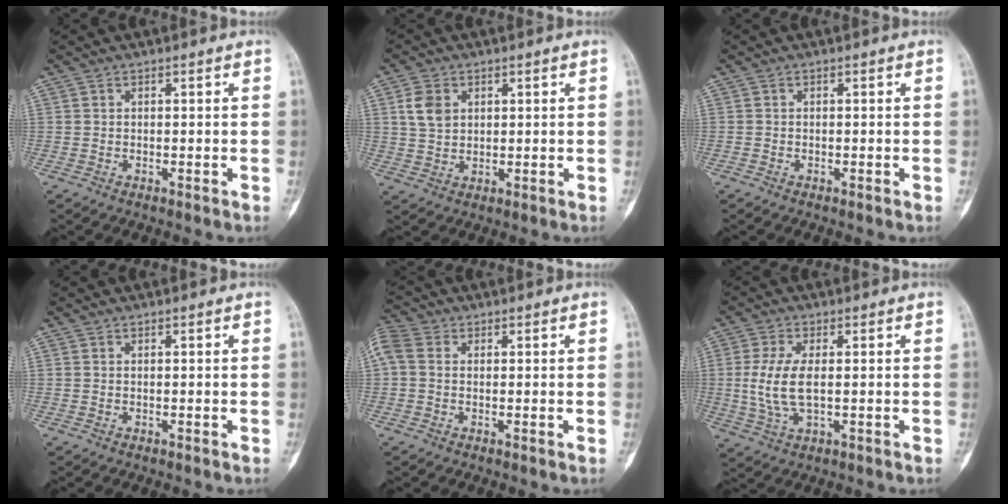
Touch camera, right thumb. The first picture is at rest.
{"total": 5.5, "force": [1.9, 4.0, 3.3], "torque": [-0.053, -0.003, 0.039]}
{"total": 0.0}
{"total": 0.0}
{"total": 4.4, "force": [0.7, 3.1, 3.1], "torque": [-0.086, 0.015, 0.006]}
{"total": 7.8, "force": [0.1, 3.3, 7.1], "torque": [-0.168, -0.004, 0.004]}